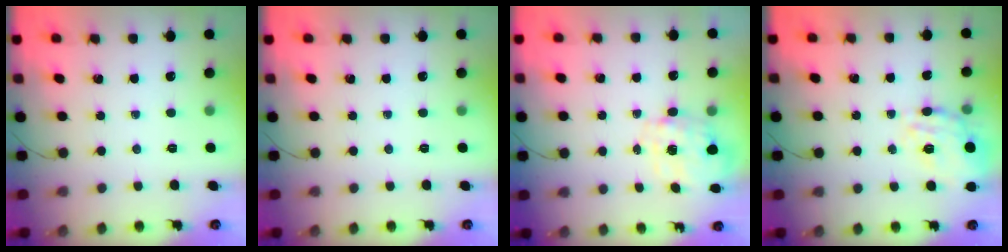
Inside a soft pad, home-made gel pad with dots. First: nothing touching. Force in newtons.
{"total": 0.0}
{"total": 2.7, "press": 2.6, "slide": 0.8}
{"total": 15.8, "press": 15.8, "slide": 0.5}